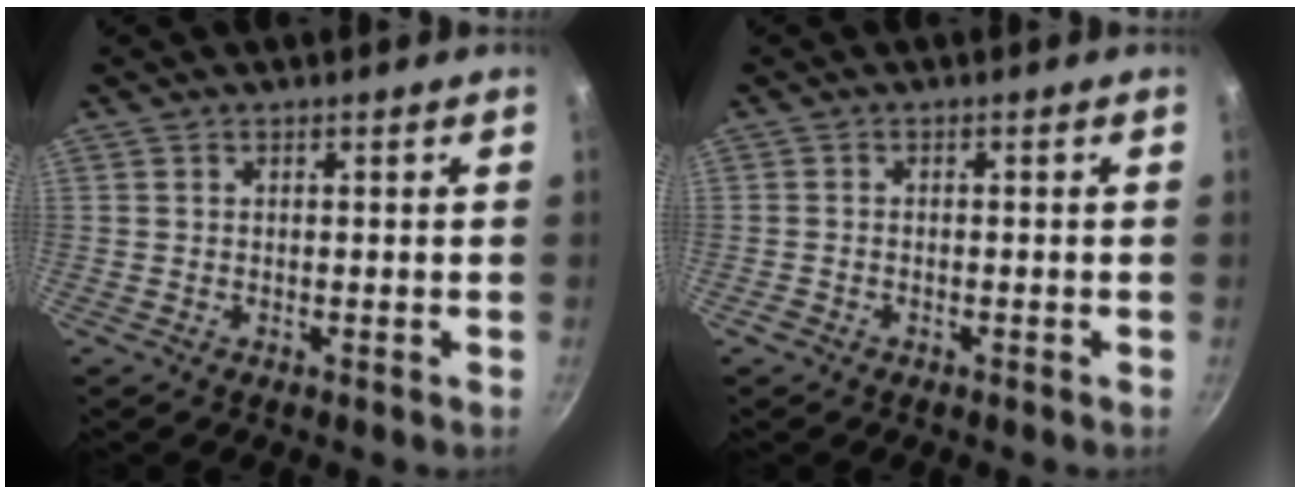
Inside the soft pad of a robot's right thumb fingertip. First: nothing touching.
{"total": 1.2, "force": [-0.9, 0.7, 0.5], "torque": [-0.018, 0.011, -0.016]}